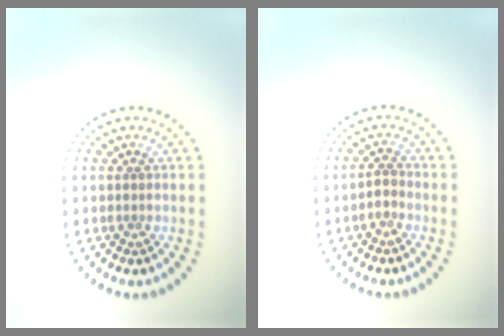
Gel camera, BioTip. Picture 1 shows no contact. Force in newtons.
{"total": 1.1, "press": 0.9, "slide": 0.6}